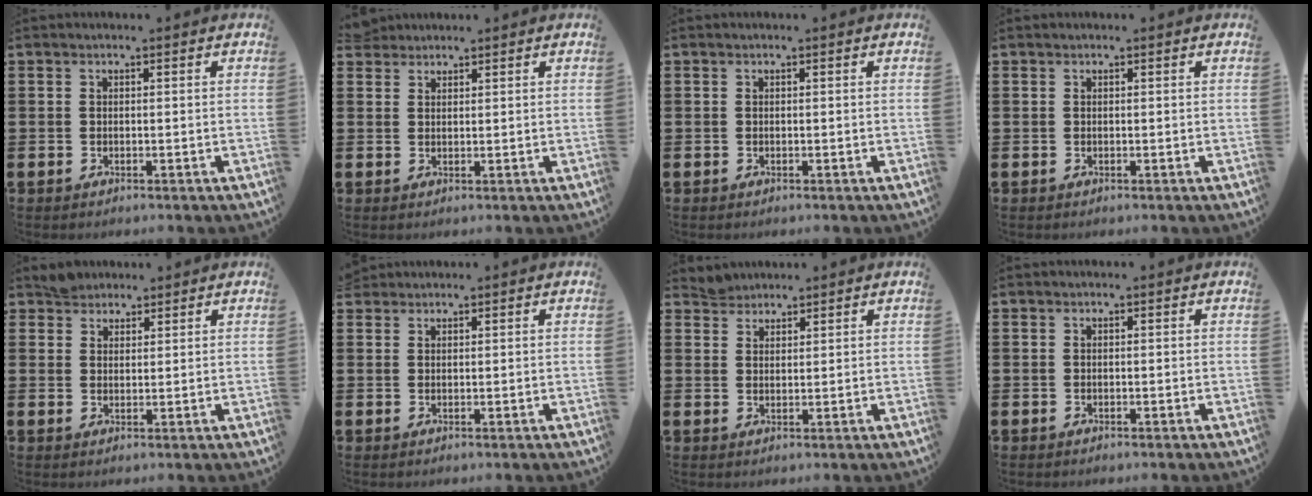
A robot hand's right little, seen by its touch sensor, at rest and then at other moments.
{"total": 2.2, "force": [2.1, 0.7, 0.0], "torque": [0.003, 0.000, 0.039]}
{"total": 0.0}
{"total": 0.0}
{"total": 3.3, "force": [3.0, 1.4, 0.1], "torque": [0.006, -0.003, 0.056]}
{"total": 1.2, "force": [1.2, 0.4, -0.1], "torque": [0.007, 0.002, 0.021]}
{"total": 2.6, "force": [2.5, 0.7, -0.3], "torque": [0.014, -0.005, 0.045]}
{"total": 0.0}